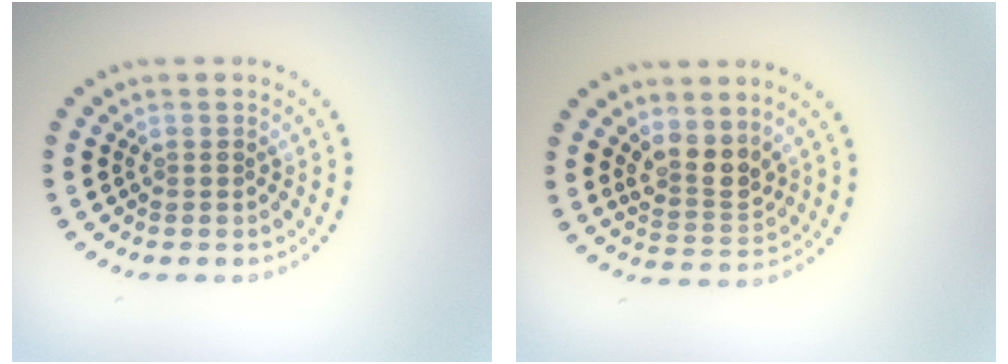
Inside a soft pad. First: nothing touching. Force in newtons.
{"total": 2.7, "press": 2.3, "slide": 1.5}